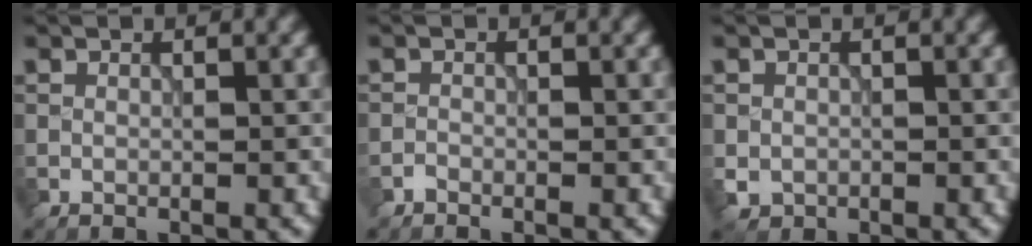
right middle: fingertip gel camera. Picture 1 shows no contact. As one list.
[{"total": 0.5, "force": [-0.5, 0.1, 0.1], "torque": [0.001, -0.001, -0.013]}, {"total": 1.4, "force": [-0.4, 1.3, 0.4], "torque": [-0.003, -0.006, -0.011]}]